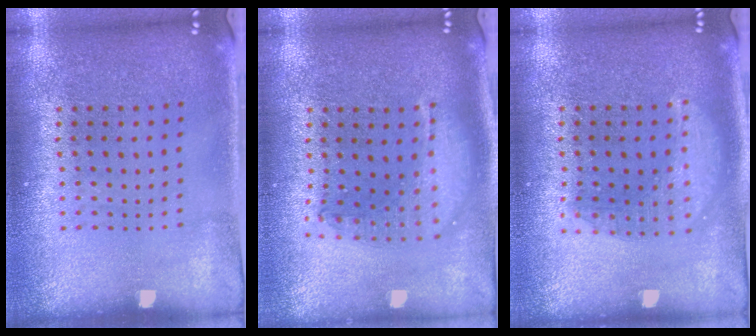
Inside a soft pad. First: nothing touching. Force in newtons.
{"total": 1.8, "press": 1.6, "slide": 1.0}
{"total": 1.4, "press": 1.4, "slide": 0.1}